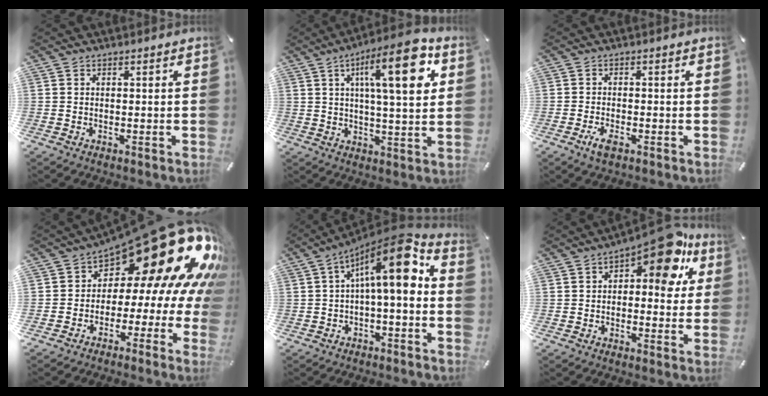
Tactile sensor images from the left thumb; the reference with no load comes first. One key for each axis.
{"total": 18.1, "fx": 6.4, "fy": 4.9, "fz": 16.2, "tx": -0.242, "ty": -0.013, "tz": 0.089}
{"total": 2.9, "fx": -1.6, "fy": 1.2, "fz": 2.1, "tx": -0.046, "ty": 0.002, "tz": -0.031}
{"total": 26.7, "fx": 13.1, "fy": 11.2, "fz": 20.4, "tx": -0.288, "ty": -0.110, "tz": 0.242}
{"total": 15.1, "fx": 3.2, "fy": 4.4, "fz": 14.0, "tx": -0.224, "ty": -0.025, "tz": 0.043}
{"total": 13.4, "fx": 7.9, "fy": 5.8, "fz": 9.1, "tx": -0.107, "ty": -0.063, "tz": 0.129}